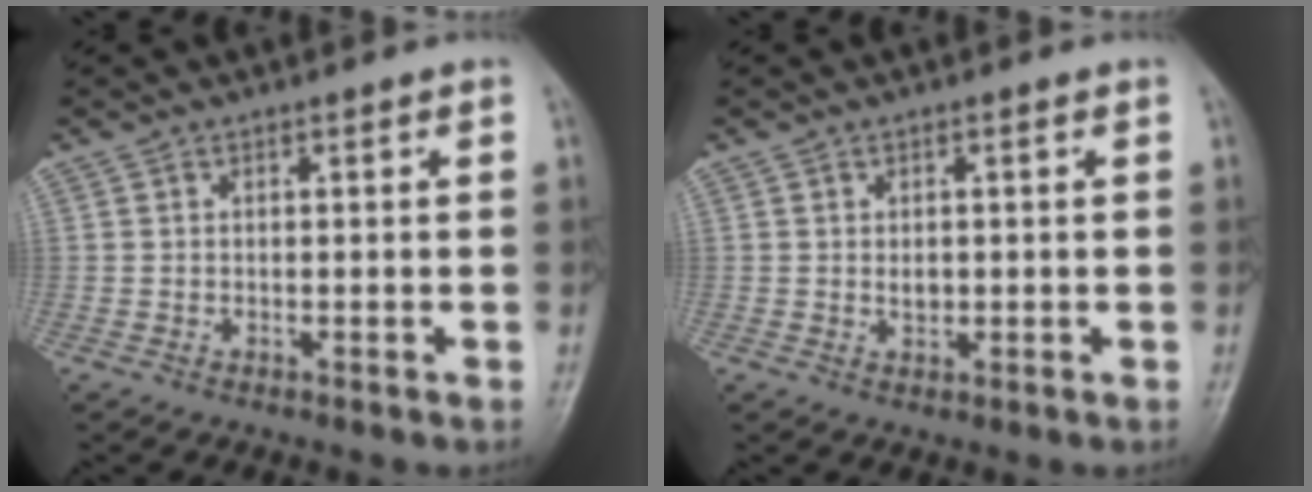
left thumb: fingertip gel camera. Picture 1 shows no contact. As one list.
[{"total": 1.7, "force": [0.1, 1.2, 1.3], "torque": [-0.016, -0.002, 0.005]}]